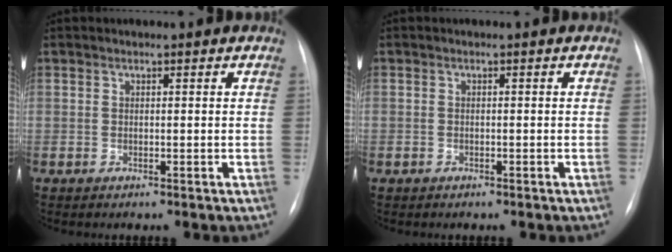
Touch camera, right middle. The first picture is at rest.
{"total": 0.7, "force": [-0.5, 0.5, 0.1], "torque": [-0.010, 0.002, -0.006]}